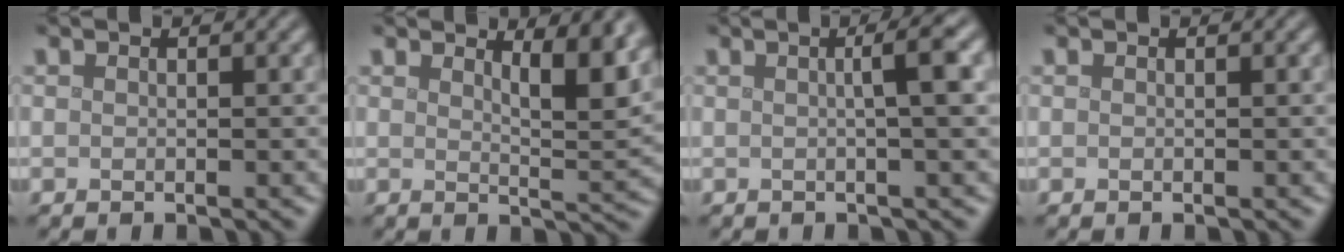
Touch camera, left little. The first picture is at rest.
{"total": 4.6, "force": [2.7, 1.2, 3.5], "torque": [-0.046, -0.008, 0.040]}
{"total": 4.0, "force": [0.5, 0.8, 3.9], "torque": [-0.046, 0.013, 0.001]}
{"total": 0.0}